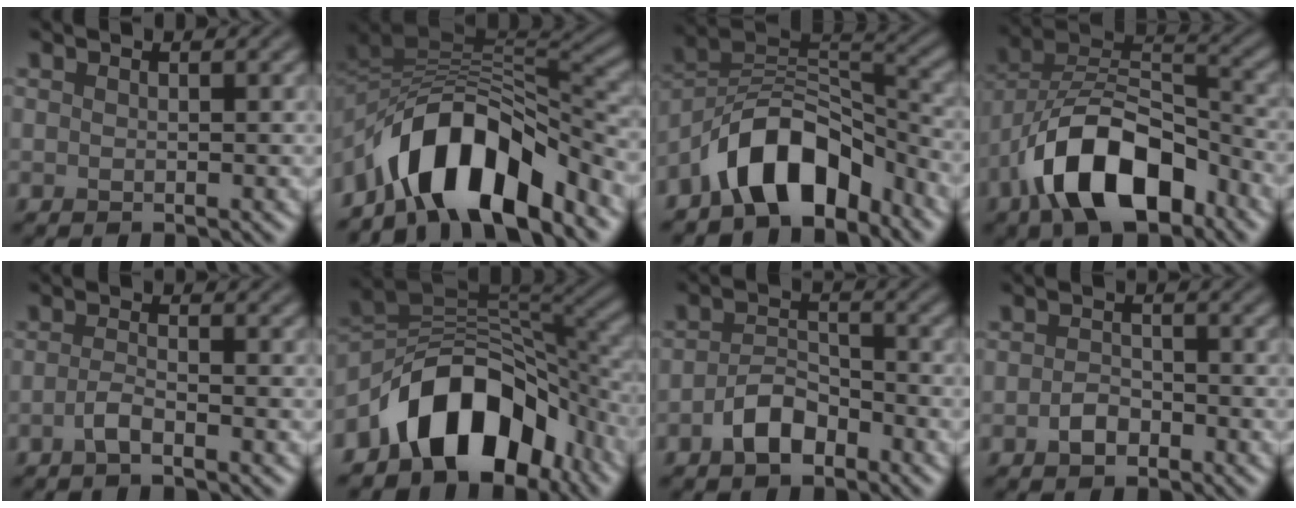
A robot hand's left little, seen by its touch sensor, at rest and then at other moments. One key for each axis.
{"total": 10.9, "fx": -6.7, "fy": 4.3, "fz": 7.4, "tx": -0.105, "ty": 0.009, "tz": -0.125}
{"total": 8.6, "fx": -5.8, "fy": 4.1, "fz": 4.8, "tx": -0.059, "ty": 0.012, "tz": -0.111}
{"total": 10.9, "fx": -6.2, "fy": 5.2, "fz": 7.4, "tx": -0.125, "ty": 0.016, "tz": -0.121}
{"total": 1.6, "fx": -0.9, "fy": 0.3, "fz": 1.2, "tx": -0.026, "ty": 0.004, "tz": -0.022}
{"total": 11.0, "fx": -6.2, "fy": 6.5, "fz": 6.4, "tx": -0.076, "ty": 0.007, "tz": -0.115}
{"total": 3.4, "fx": -2.0, "fy": 1.8, "fz": 2.1, "tx": -0.037, "ty": 0.009, "tz": -0.041}
{"total": 1.8, "fx": -1.0, "fy": 1.1, "fz": 1.0, "tx": -0.018, "ty": 0.004, "tz": -0.021}